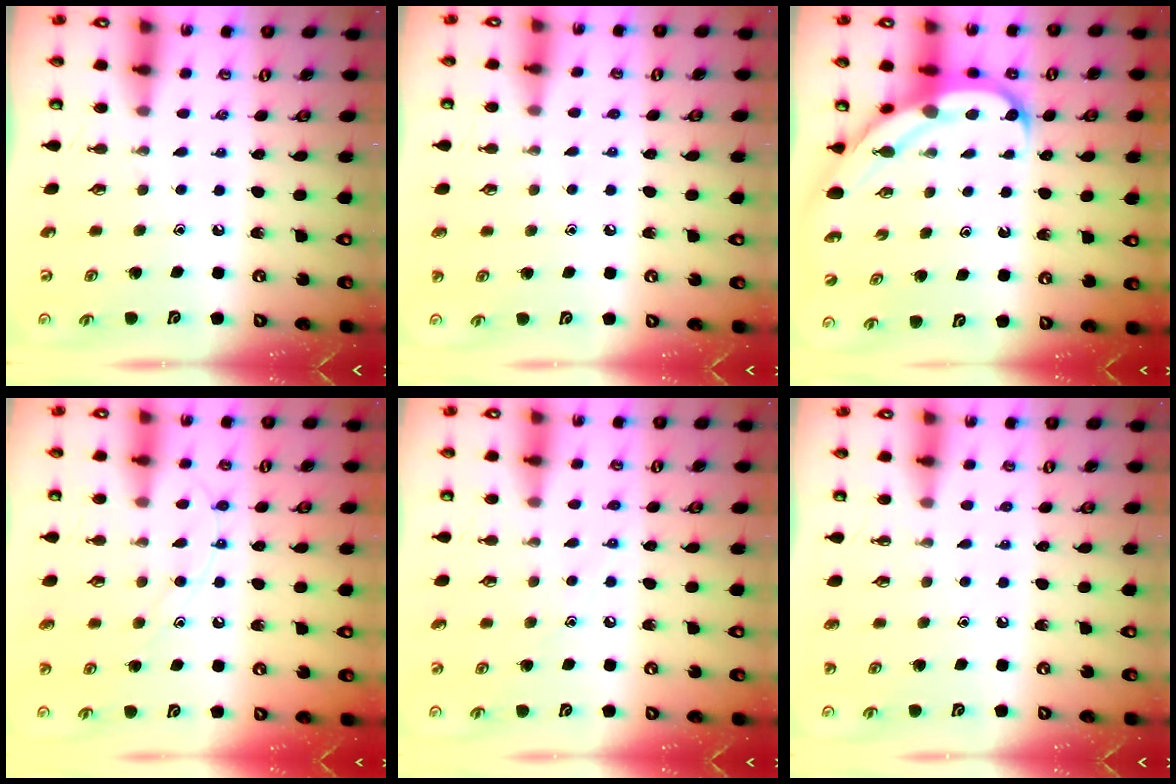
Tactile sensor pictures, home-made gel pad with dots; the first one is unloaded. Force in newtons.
{"total": 4.8, "press": 4.7, "slide": 0.9}
{"total": 8.4, "press": 8.3, "slide": 1.0}
{"total": 9.6, "press": 9.5, "slide": 0.9}
{"total": 5.9, "press": 5.8, "slide": 0.8}
{"total": 1.1, "press": 1.1, "slide": 0.3}